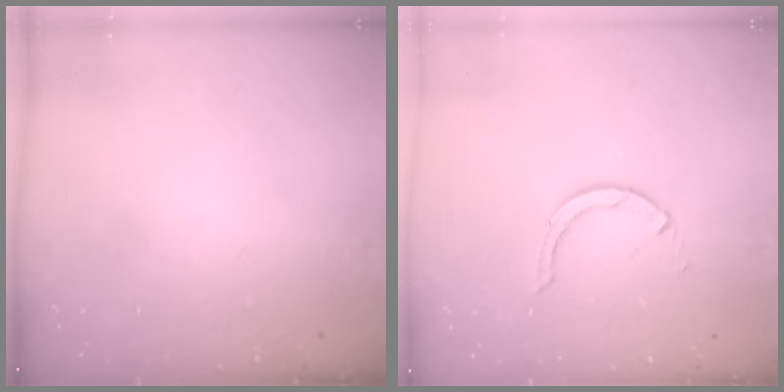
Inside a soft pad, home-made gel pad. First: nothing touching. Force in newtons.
{"total": 2.9, "press": 2.9, "slide": 0.4}